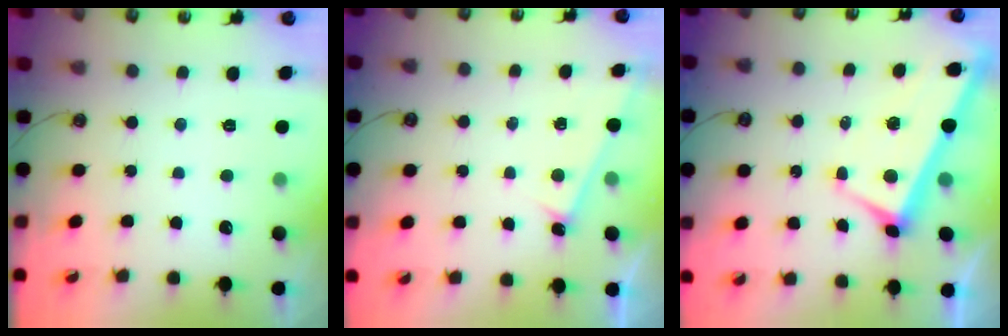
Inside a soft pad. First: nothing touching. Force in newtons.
{"total": 7.0, "press": 7.0, "slide": 0.2}
{"total": 2.5, "press": 2.4, "slide": 0.9}